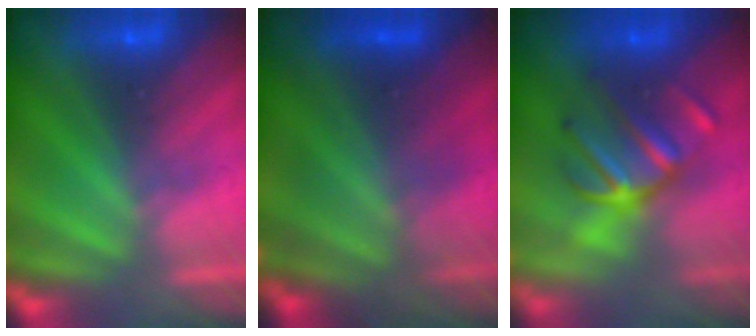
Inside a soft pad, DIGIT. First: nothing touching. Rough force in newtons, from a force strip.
{"total": 4.6}
{"total": 2.8}